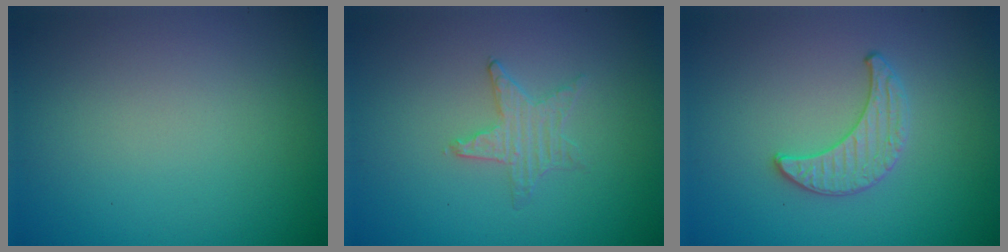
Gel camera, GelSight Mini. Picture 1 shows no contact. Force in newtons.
{"total": 0.9, "press": 0.9, "slide": 0.2}
{"total": 1.5, "press": 1.5, "slide": 0.1}